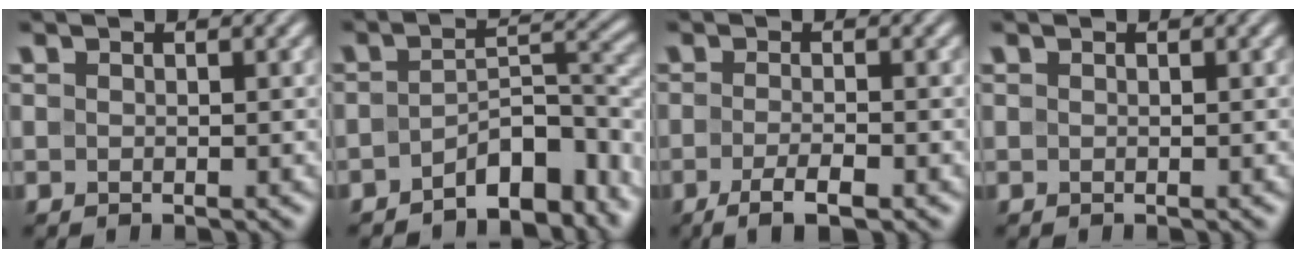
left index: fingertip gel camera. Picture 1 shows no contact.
{"total": 6.4, "force": [-4.3, 2.7, 3.9], "torque": [-0.041, 0.004, -0.073]}
{"total": 3.5, "force": [-1.8, 0.8, 2.9], "torque": [-0.054, -0.003, -0.035]}
{"total": 0.0}